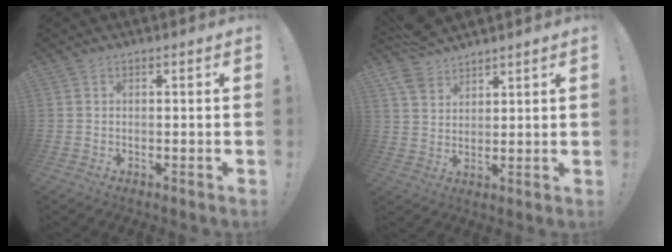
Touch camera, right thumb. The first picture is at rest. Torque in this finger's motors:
{"motor_torque": [-0.05, 2.88, 0.31, 0.21, 0.02]}